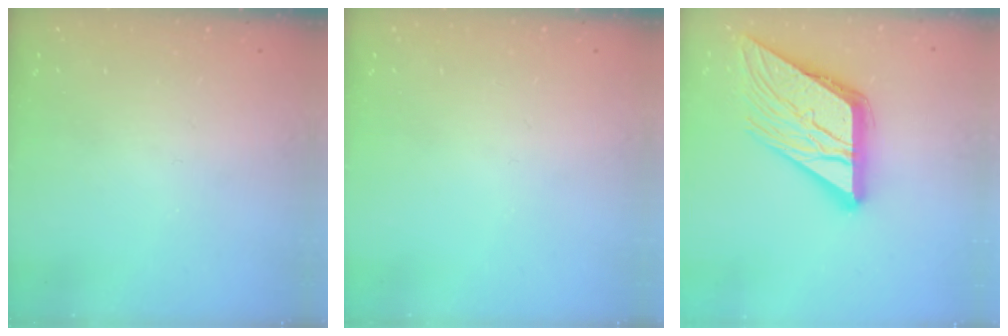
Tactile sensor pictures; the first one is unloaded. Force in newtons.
{"total": 0.0}
{"total": 18.6, "press": 18.5, "slide": 2.0}